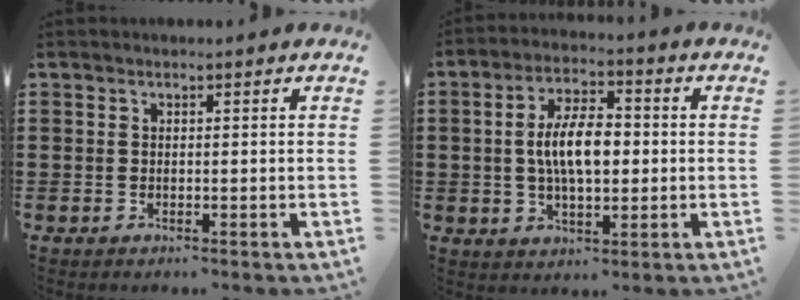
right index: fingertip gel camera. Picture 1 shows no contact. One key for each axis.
{"total": 7.9, "fx": 0.1, "fy": 3.6, "fz": 7.0, "tx": -0.130, "ty": 0.009, "tz": -0.004}